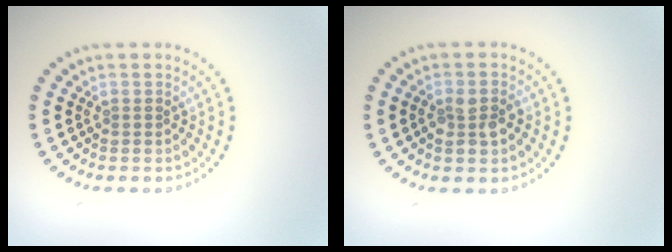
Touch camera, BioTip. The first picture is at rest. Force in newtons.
{"total": 2.5, "press": 2.4, "slide": 0.6}